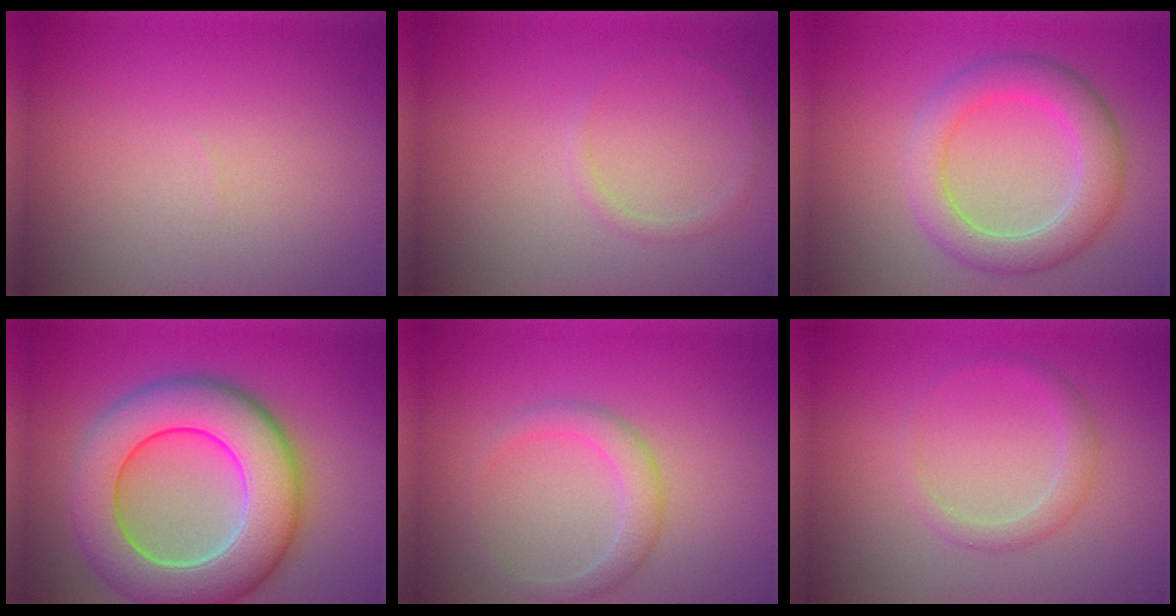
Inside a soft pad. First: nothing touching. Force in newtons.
{"total": 0.8, "press": 0.8, "slide": 0.0}
{"total": 5.0, "press": 5.0, "slide": 0.3}
{"total": 11.2, "press": 11.2, "slide": 0.7}
{"total": 2.4, "press": 2.4, "slide": 0.2}
{"total": 1.6, "press": 1.6, "slide": 0.1}